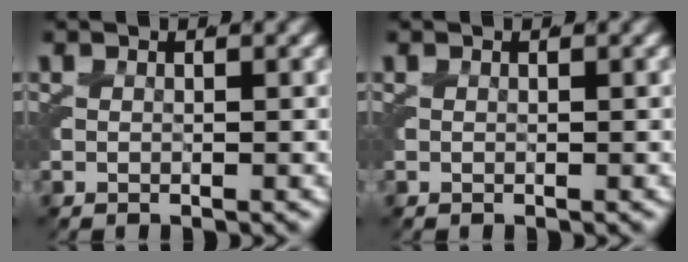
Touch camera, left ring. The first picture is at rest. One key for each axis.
{"total": 0.0}